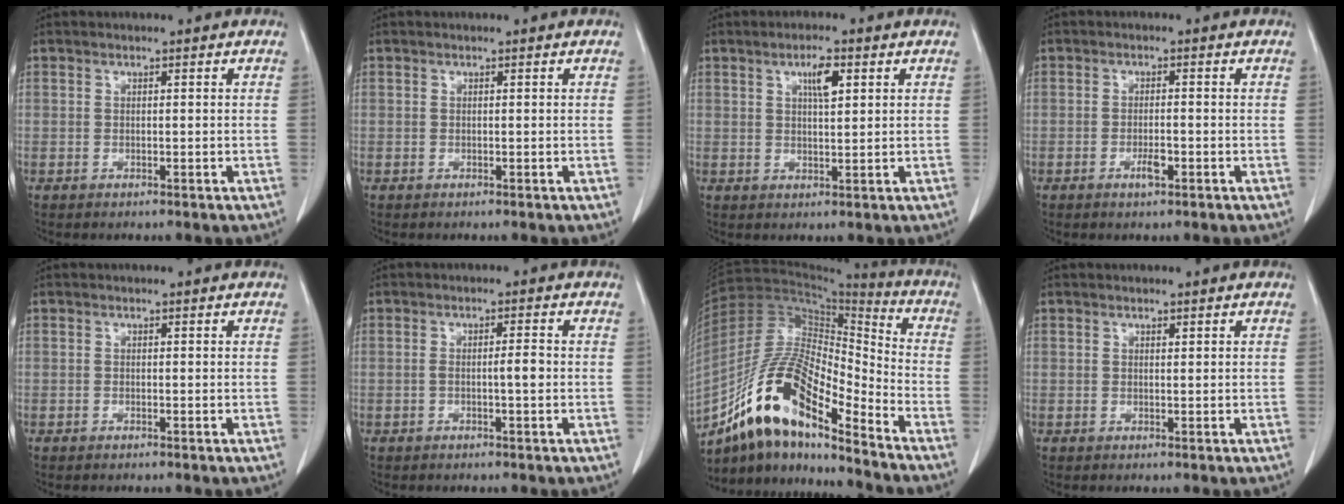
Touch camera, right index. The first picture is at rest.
{"total": 0.0}
{"total": 3.9, "force": [1.7, 0.9, 3.4], "torque": [-0.060, 0.001, 0.030]}
{"total": 2.4, "force": [-1.1, 0.6, 2.0], "torque": [-0.035, 0.000, -0.017]}
{"total": 0.0}
{"total": 2.1, "force": [-0.5, 0.1, 2.1], "torque": [-0.034, 0.002, -0.009]}
{"total": 17.2, "force": [-11.9, 3.9, 11.7], "torque": [-0.227, 0.022, -0.212]}
{"total": 0.0}